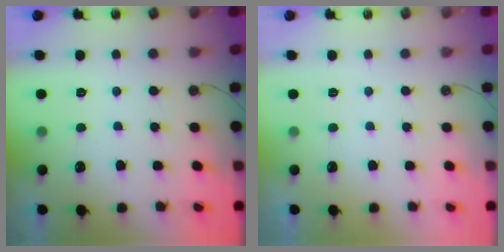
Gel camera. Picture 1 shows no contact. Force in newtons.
{"total": 0.0}